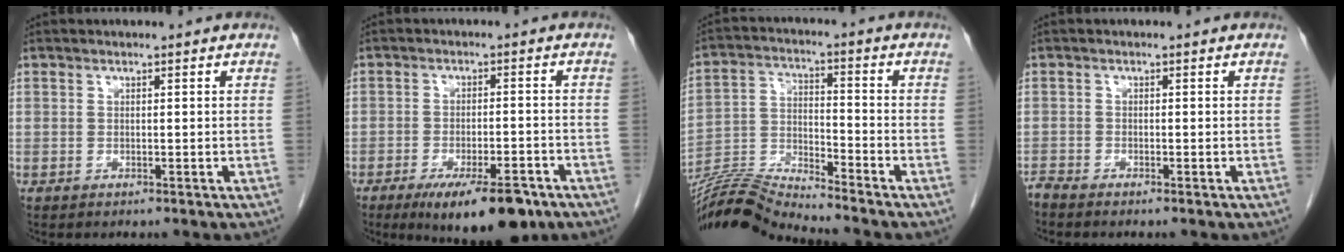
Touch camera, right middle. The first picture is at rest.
{"total": 11.4, "force": [-7.6, 3.1, 7.9], "torque": [-0.110, -0.012, -0.114]}
{"total": 10.8, "force": [-10.5, -1.8, 1.9], "torque": [-0.042, 0.003, -0.202]}
{"total": 1.2, "force": [-1.1, -0.2, 0.1], "torque": [-0.007, -0.005, -0.024]}